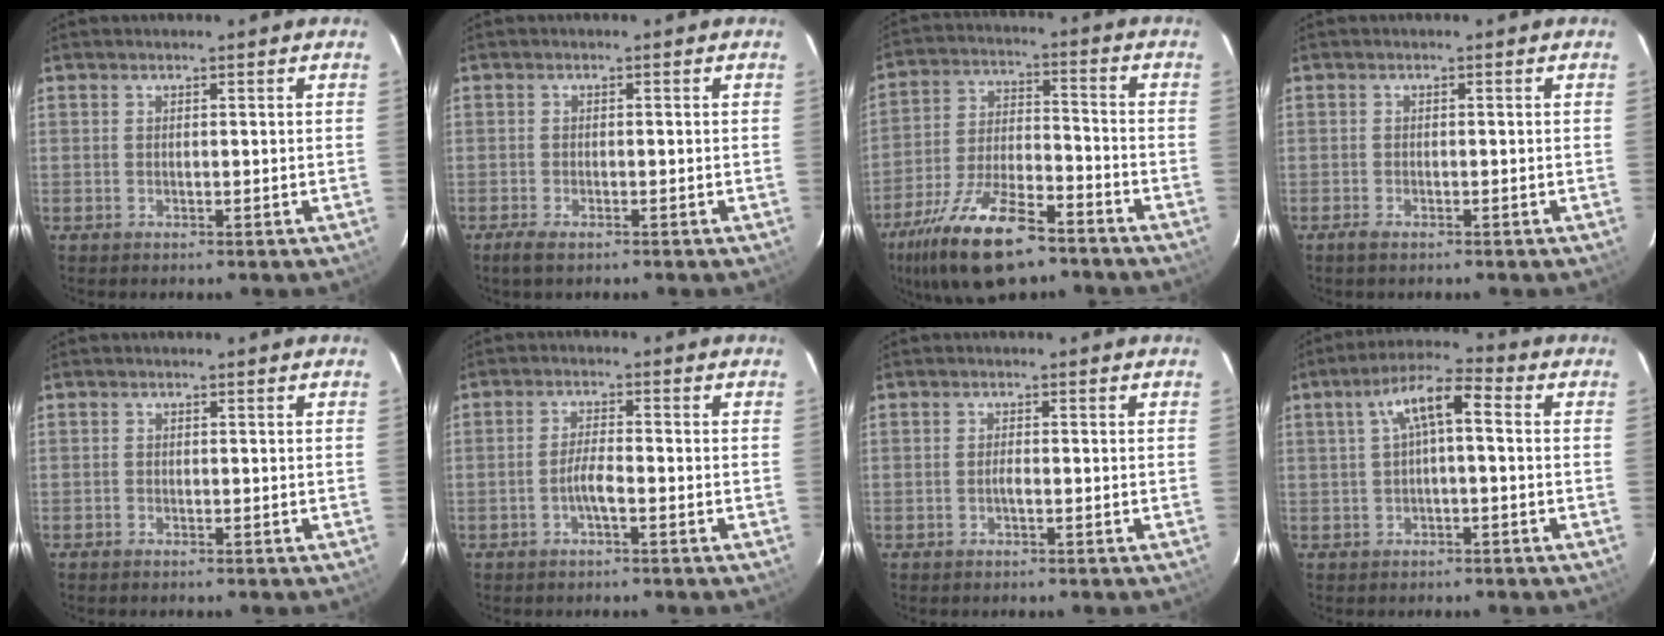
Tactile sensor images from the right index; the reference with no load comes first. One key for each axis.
{"total": 3.1, "fx": -2.2, "fy": 0.9, "fz": 1.9, "tx": -0.047, "ty": -0.007, "tz": -0.042}
{"total": 17.8, "fx": -12.3, "fy": 6.2, "fz": 11.3, "tx": -0.232, "ty": -0.023, "tz": -0.218}
{"total": 2.0, "fx": -1.6, "fy": 0.6, "fz": 1.1, "tx": -0.028, "ty": -0.004, "tz": -0.031}
{"total": 0.6, "fx": -0.5, "fy": 0.2, "fz": 0.0, "tx": -0.003, "ty": 0.002, "tz": -0.012}
{"total": 3.2, "fx": -1.6, "fy": 0.5, "fz": 2.8, "tx": -0.059, "ty": 0.005, "tz": -0.033}
{"total": 1.2, "fx": -0.6, "fy": 0.2, "fz": 1.0, "tx": -0.021, "ty": 0.002, "tz": -0.012}
{"total": 7.1, "fx": 0.7, "fy": 2.1, "fz": 6.8, "tx": -0.130, "ty": 0.024, "tz": 0.016}